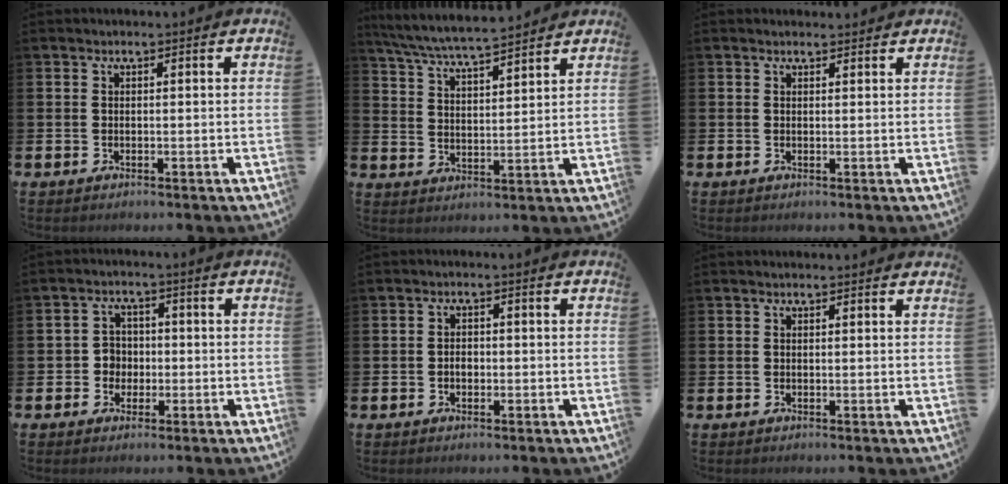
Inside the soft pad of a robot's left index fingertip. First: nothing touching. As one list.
[{"total": 6.7, "force": [6.4, 0.3, 1.8], "torque": [-0.059, -0.036, 0.114]}, {"total": 0.9, "force": [0.8, 0.3, 0.2], "torque": [0.007, 0.000, 0.013]}, {"total": 2.9, "force": [-0.5, 2.8, 0.7], "torque": [-0.008, 0.002, -0.019]}, {"total": 1.6, "force": [-0.3, 1.1, 1.1], "torque": [-0.004, -0.001, -0.012]}, {"total": 0.7, "force": [0.7, 0.0, 0.1], "torque": [0.005, -0.004, 0.011]}]